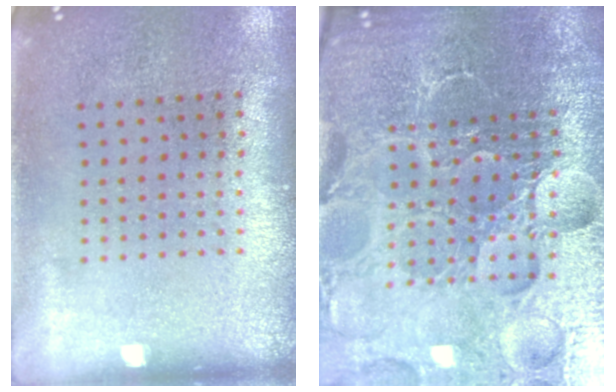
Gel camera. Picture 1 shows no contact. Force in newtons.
{"total": 6.5, "press": 5.9, "slide": 2.9}